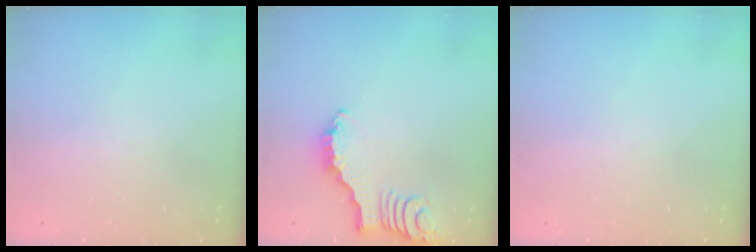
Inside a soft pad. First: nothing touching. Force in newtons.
{"total": 2.4, "press": 2.4, "slide": 0.3}
{"total": 0.0}